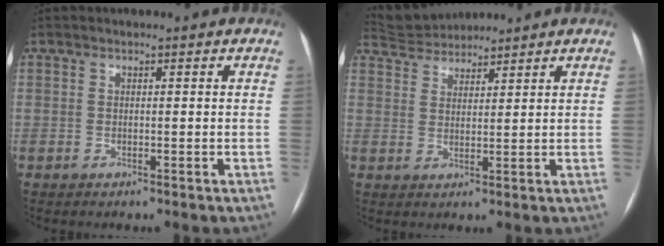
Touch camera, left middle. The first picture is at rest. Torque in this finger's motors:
{"motor_torque": [-0.14, 0.04, -0.11, -0.02]}